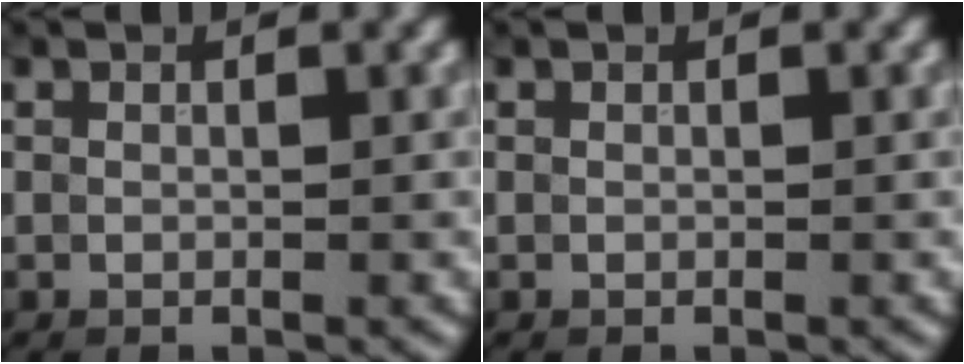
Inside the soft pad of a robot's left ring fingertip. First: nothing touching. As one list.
[{"total": 0.0}]